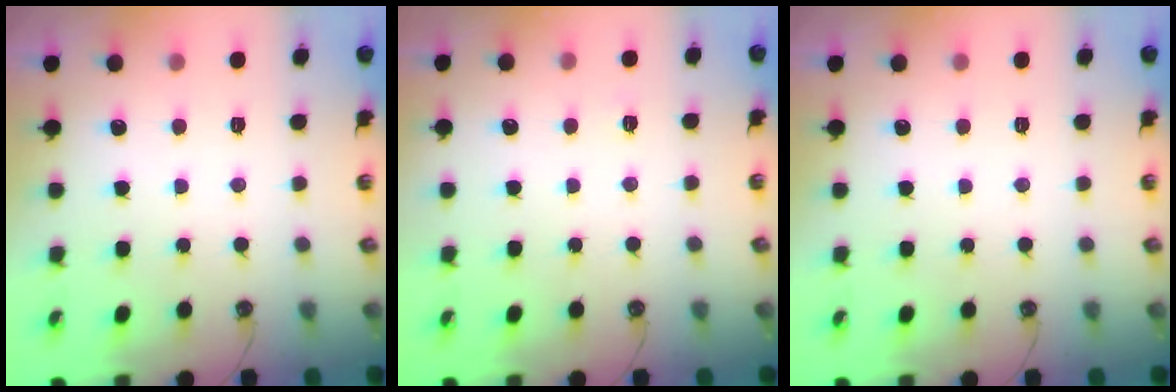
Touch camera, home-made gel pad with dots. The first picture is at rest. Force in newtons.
{"total": 2.8, "press": 2.8, "slide": 0.3}
{"total": 0.0}